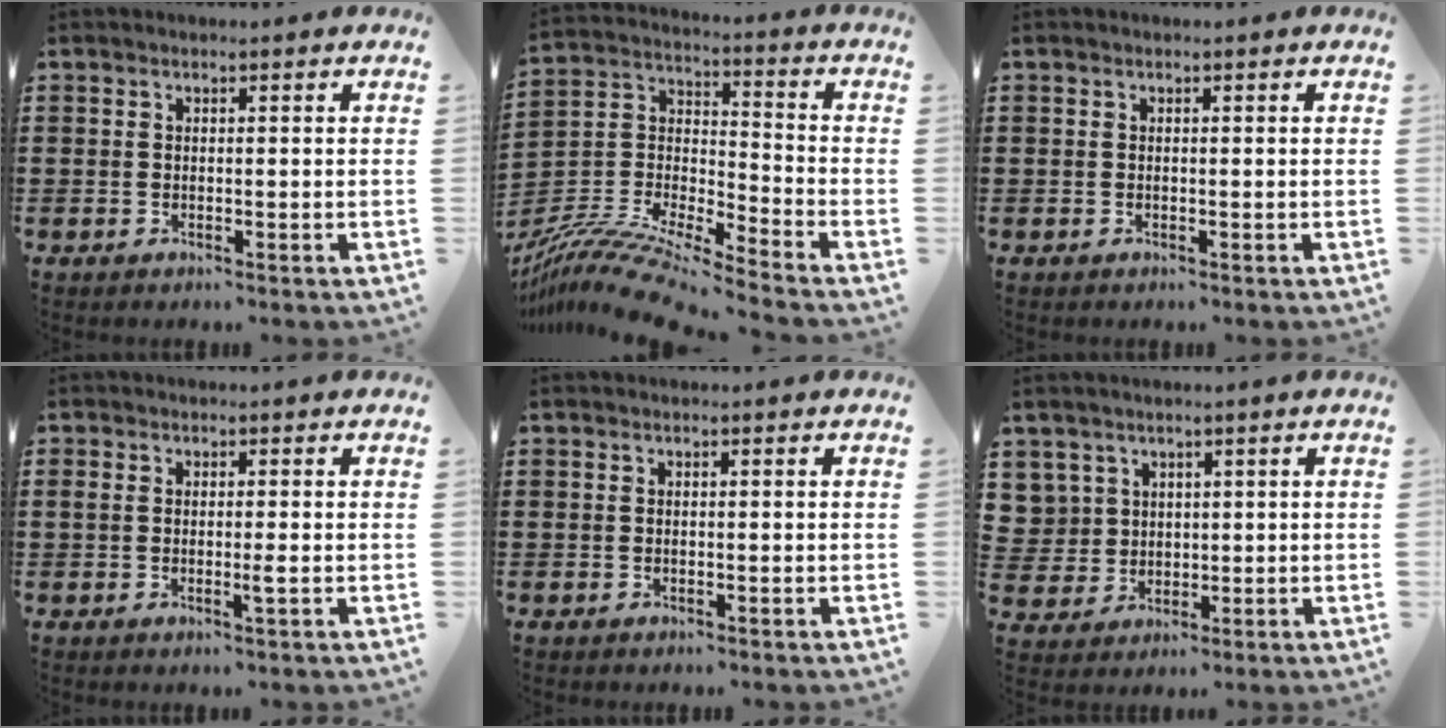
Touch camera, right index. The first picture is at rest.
{"total": 10.9, "force": [-10.2, 0.7, 3.9], "torque": [-0.092, 0.007, -0.210]}
{"total": 0.0}
{"total": 1.8, "force": [-0.4, 0.3, 1.7], "torque": [-0.040, -0.004, -0.009]}
{"total": 0.0}
{"total": 3.9, "force": [1.6, 3.6, 0.0], "torque": [-0.021, 0.013, 0.031]}